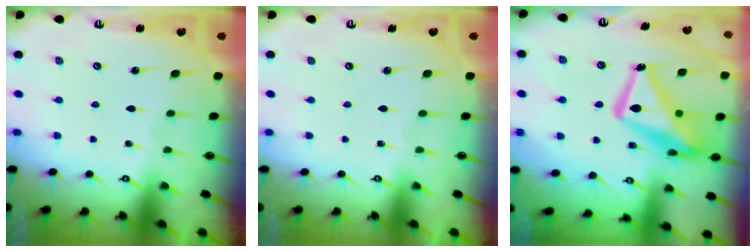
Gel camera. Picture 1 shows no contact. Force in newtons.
{"total": 0.0}
{"total": 16.6, "press": 16.5, "slide": 1.6}